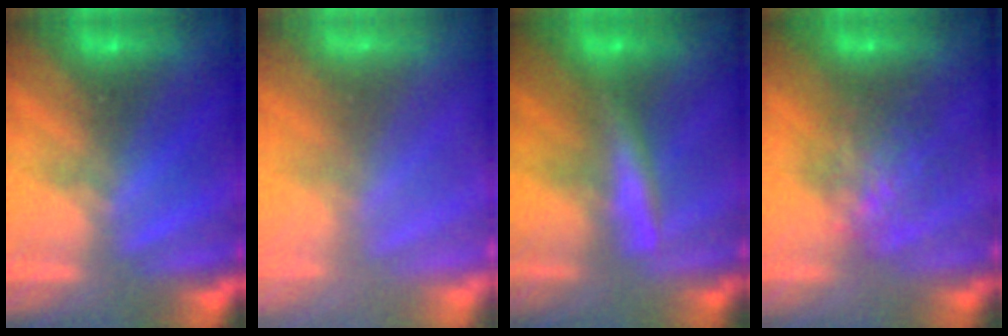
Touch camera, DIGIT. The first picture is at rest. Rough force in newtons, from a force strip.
{"total": 9.1}
{"total": 2.6}
{"total": 4.5}